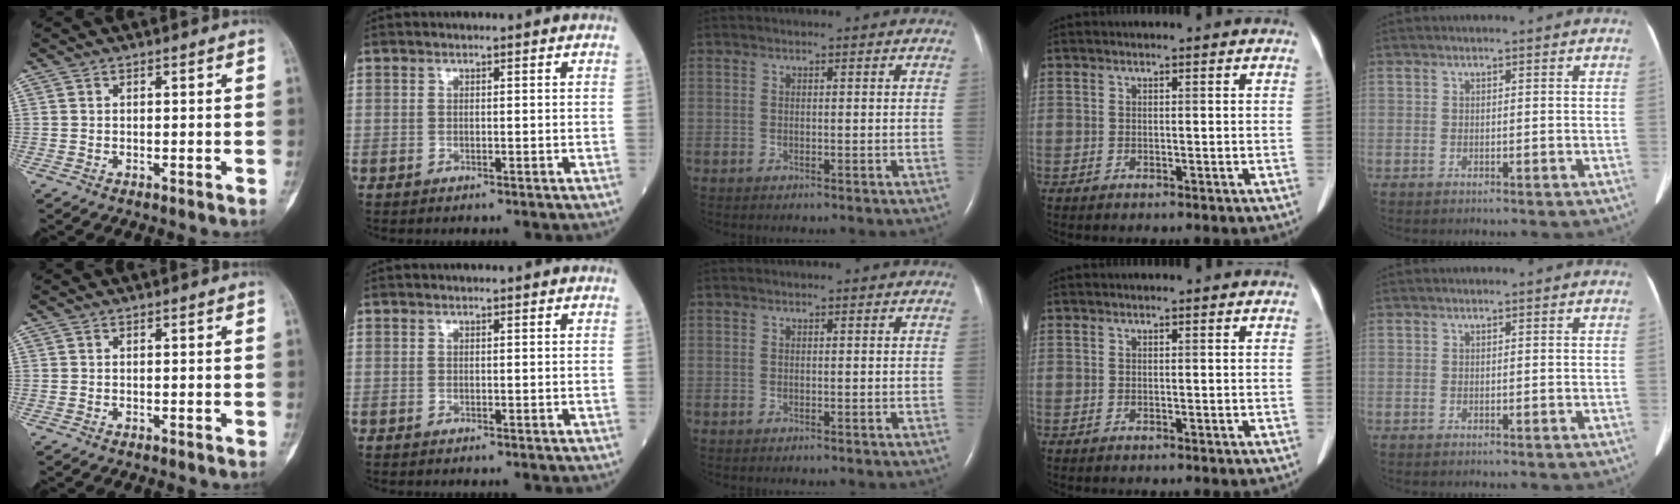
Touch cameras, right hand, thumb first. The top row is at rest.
{}